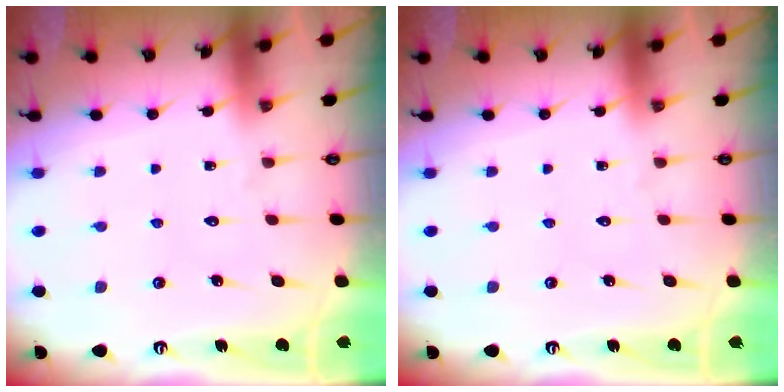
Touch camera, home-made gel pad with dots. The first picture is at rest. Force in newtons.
{"total": 0.0}